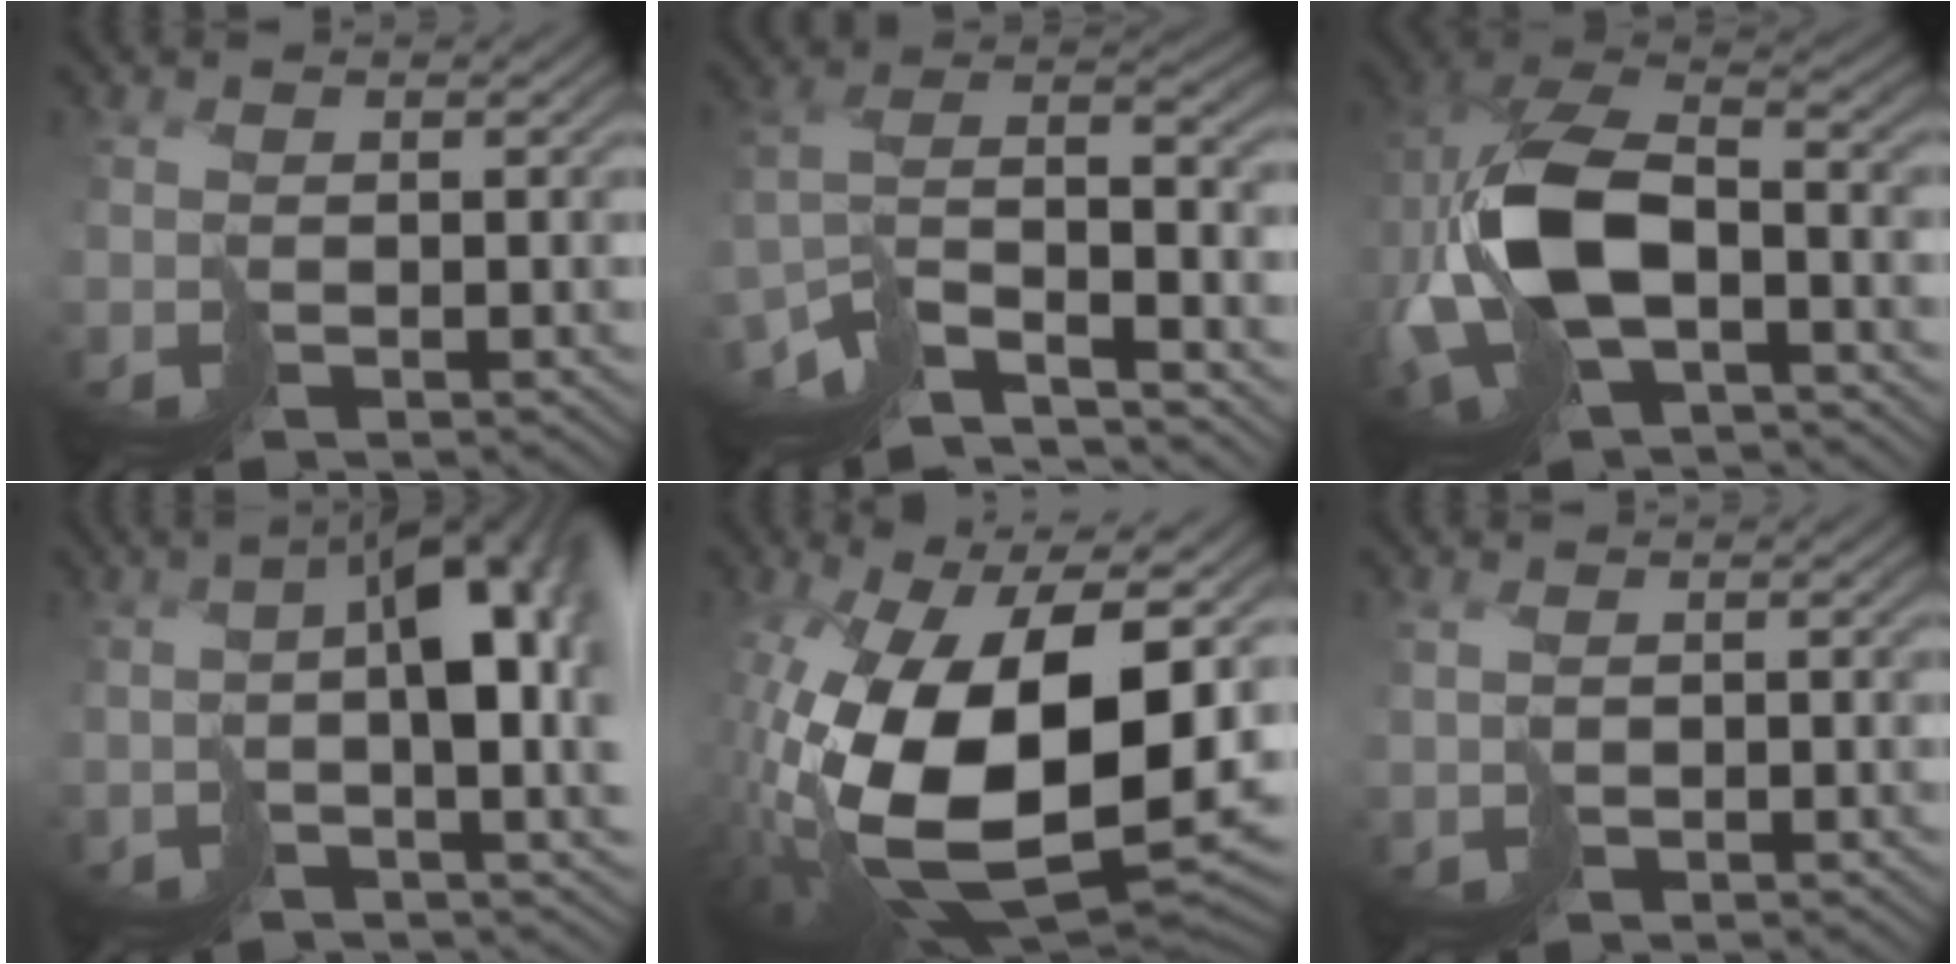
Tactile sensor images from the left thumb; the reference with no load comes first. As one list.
[{"total": 11.1, "force": [-6.6, 3.5, 8.2], "torque": [-0.180, -0.009, -0.116]}, {"total": 13.7, "force": [-1.9, 7.2, 11.5], "torque": [-0.285, -0.009, -0.034]}, {"total": 10.6, "force": [1.5, 3.7, 9.8], "torque": [-0.162, 0.002, 0.032]}, {"total": 19.0, "force": [-1.0, 9.5, 16.5], "torque": [-0.338, -0.043, 0.003]}, {"total": 1.9, "force": [0.2, 1.3, 1.4], "torque": [-0.032, -0.001, 0.006]}]